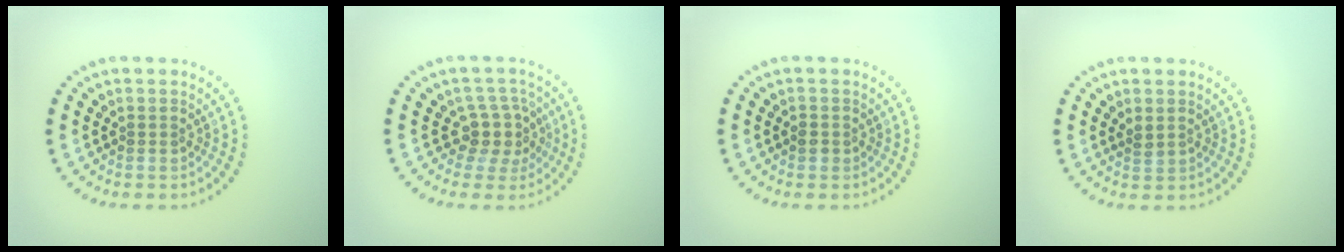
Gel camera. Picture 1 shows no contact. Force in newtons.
{"total": 3.0, "press": 2.2, "slide": 2.0}
{"total": 0.9, "press": 0.8, "slide": 0.5}
{"total": 0.8, "press": 0.7, "slide": 0.4}